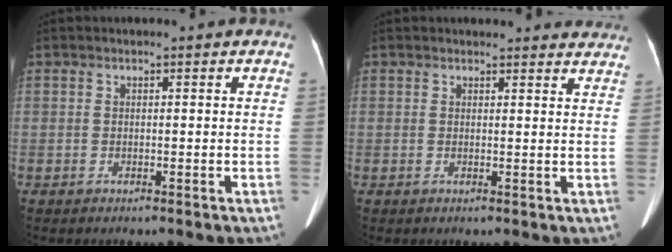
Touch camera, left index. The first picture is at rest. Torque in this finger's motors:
{"motor_torque": [0.24, -1.90, 0.01, 0.00]}